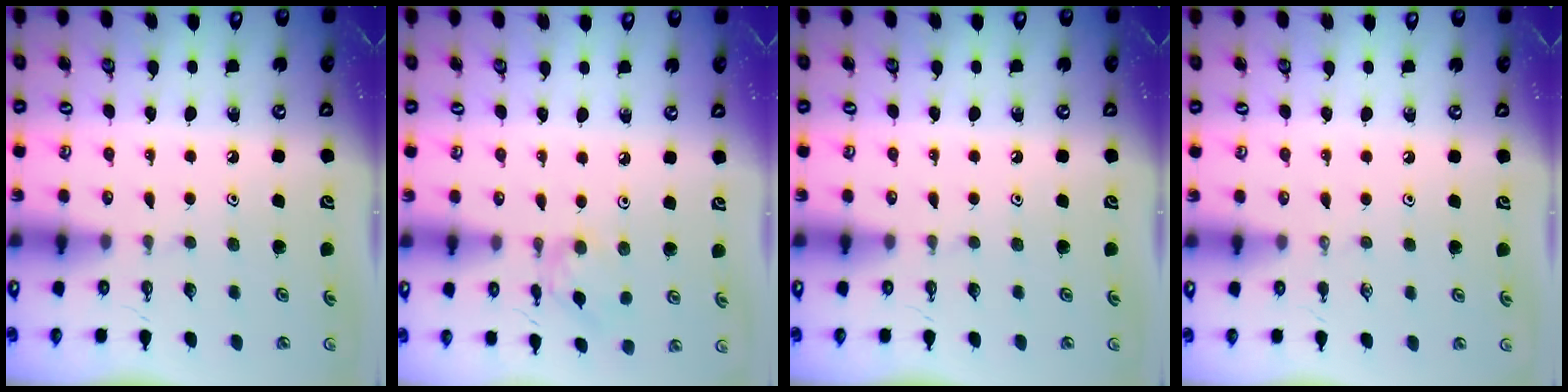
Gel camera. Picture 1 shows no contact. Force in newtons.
{"total": 2.9, "press": 2.9, "slide": 0.2}
{"total": 0.0}
{"total": 0.0}